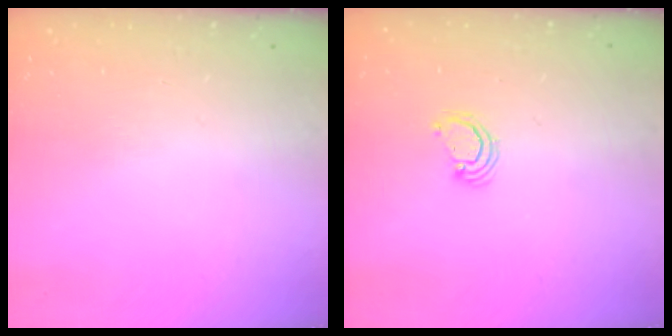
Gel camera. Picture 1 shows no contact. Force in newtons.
{"total": 2.5, "press": 2.5, "slide": 0.2}